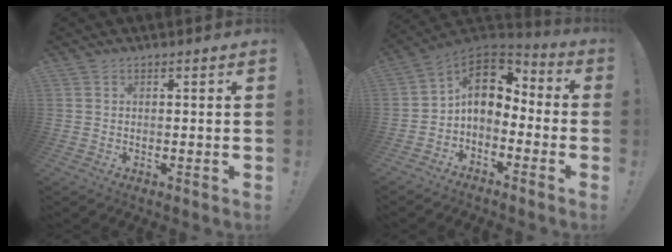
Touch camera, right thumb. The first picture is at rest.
{"total": 9.5, "force": [1.8, 7.0, 6.2], "torque": [-0.100, -0.005, 0.037]}